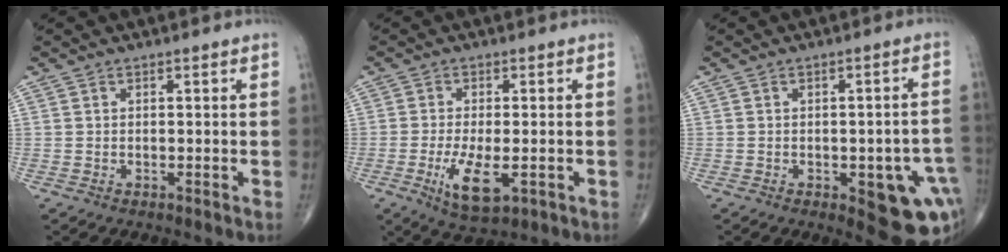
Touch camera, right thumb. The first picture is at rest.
{"total": 7.8, "force": [-2.4, 3.0, 6.8], "torque": [-0.126, -0.015, -0.035]}
{"total": 13.9, "force": [-4.3, 5.5, 12.0], "torque": [-0.103, 0.016, -0.034]}